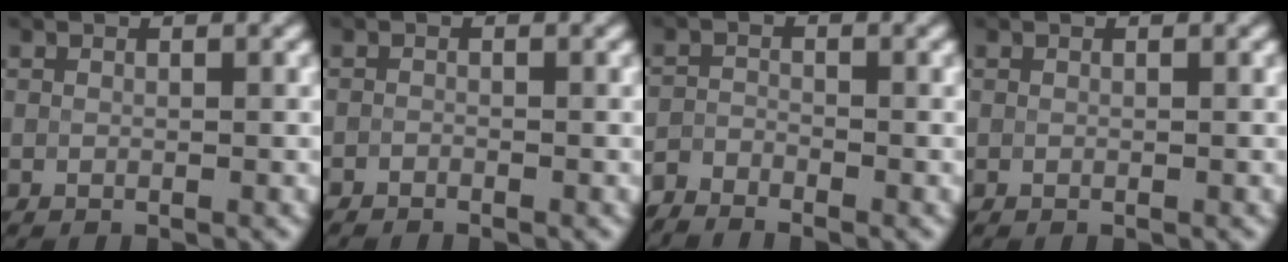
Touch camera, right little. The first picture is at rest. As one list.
[{"total": 0.6, "force": [-0.6, 0.0, 0.1], "torque": [0.002, -0.001, -0.012]}, {"total": 2.1, "force": [-2.1, 0.3, 0.2], "torque": [-0.008, -0.002, -0.051]}, {"total": 0.0}]